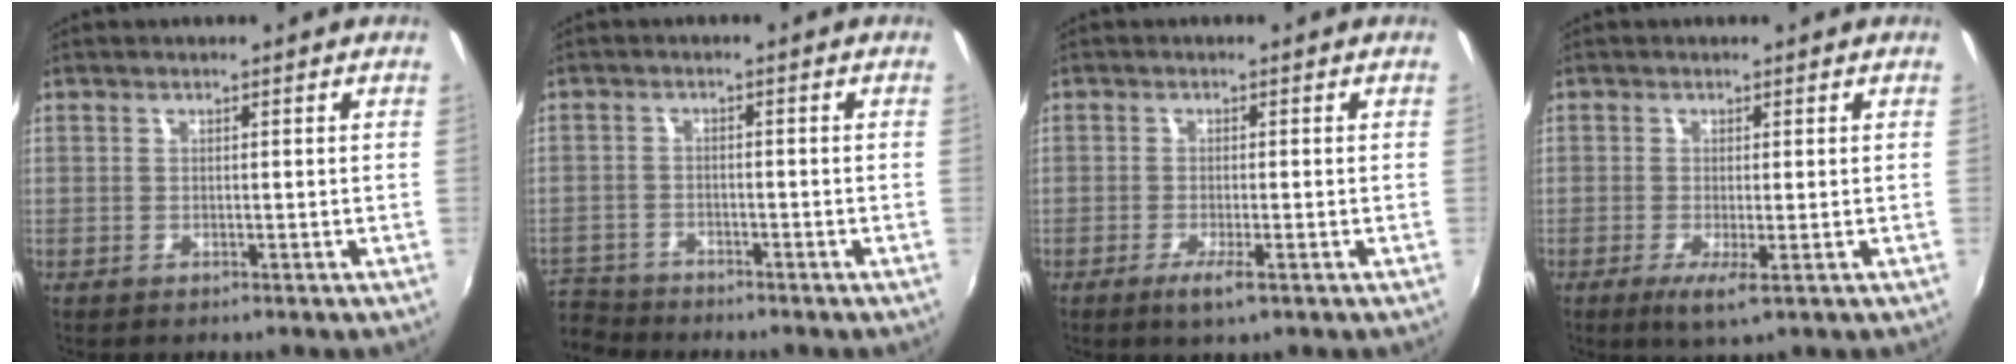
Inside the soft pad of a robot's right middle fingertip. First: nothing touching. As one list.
[{"total": 7.8, "force": [-7.2, 2.8, 1.0], "torque": [-0.059, 0.001, -0.141]}, {"total": 3.4, "force": [-1.8, 0.2, 2.8], "torque": [-0.060, -0.012, -0.034]}, {"total": 3.4, "force": [-1.2, 0.2, 3.2], "torque": [-0.067, -0.015, -0.023]}]